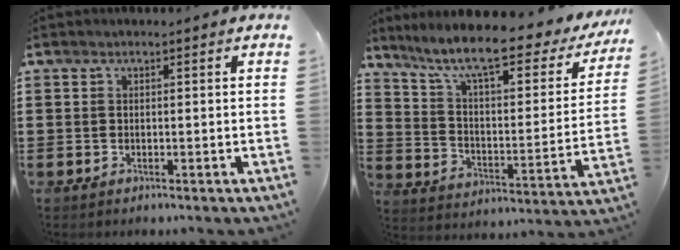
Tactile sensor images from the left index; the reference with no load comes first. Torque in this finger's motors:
{"motor_torque": [2.14, 0.00, 0.94, 0.21]}